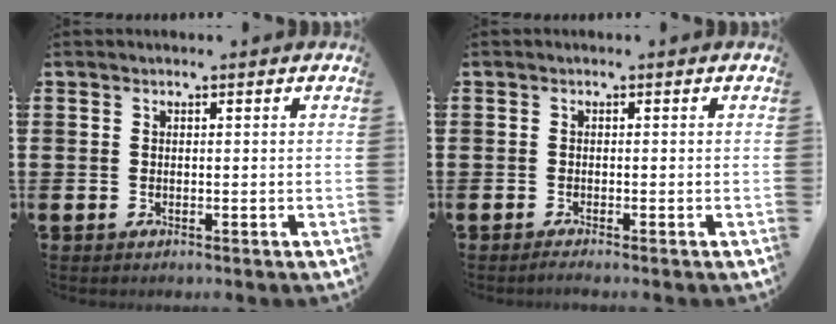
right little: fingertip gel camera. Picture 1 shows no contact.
{"total": 0.6, "force": [-0.4, 0.0, 0.4], "torque": [-0.007, -0.002, -0.009]}